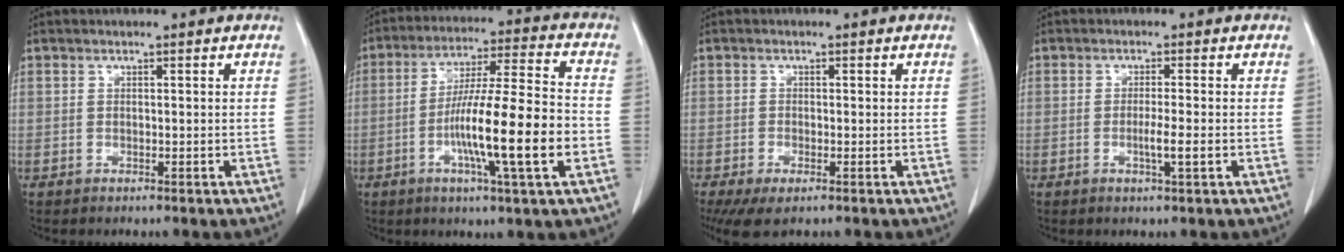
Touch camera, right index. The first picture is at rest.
{"total": 15.3, "force": [-4.0, 0.1, 14.8], "torque": [-0.256, -0.004, -0.070]}
{"total": 3.6, "force": [-2.0, 1.1, 2.8], "torque": [-0.048, -0.007, -0.030]}
{"total": 2.8, "force": [-0.7, -0.2, 2.7], "torque": [-0.048, -0.003, -0.009]}